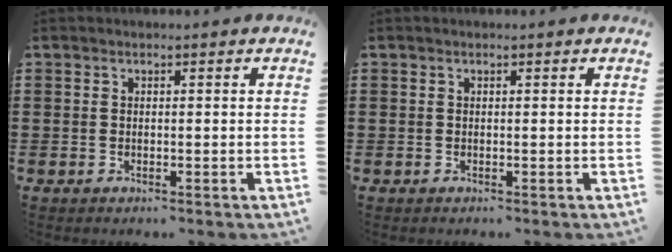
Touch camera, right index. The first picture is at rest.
{"total": 0.0}